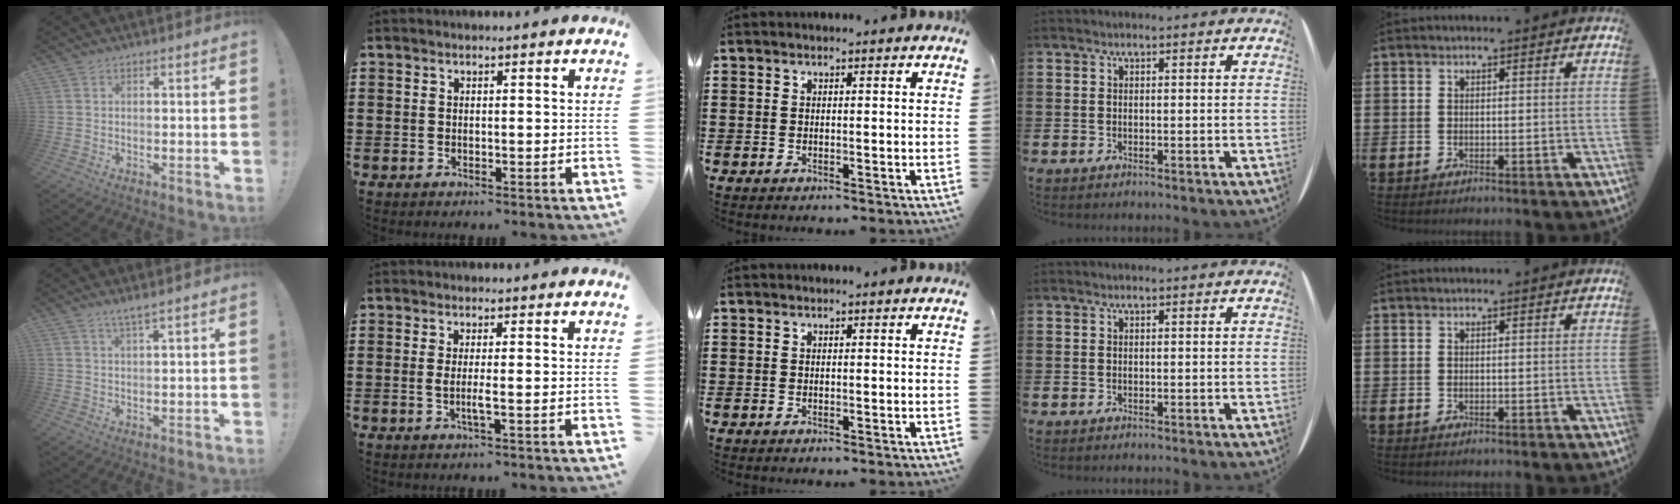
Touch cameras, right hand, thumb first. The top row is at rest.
{"thumb": {"total": 2.7, "force": [1.9, -0.2, 1.9], "torque": [-0.035, -0.007, 0.031]}, "index": {"total": 2.2, "force": [-0.5, -0.1, 2.1], "torque": [-0.039, -0.005, -0.010]}}